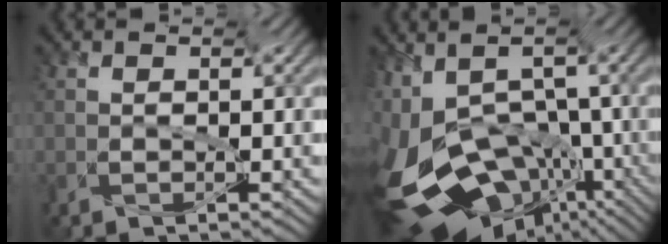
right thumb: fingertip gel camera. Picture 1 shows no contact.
{"total": 16.3, "force": [-6.9, 10.2, 10.6], "torque": [-0.242, -0.022, -0.091]}